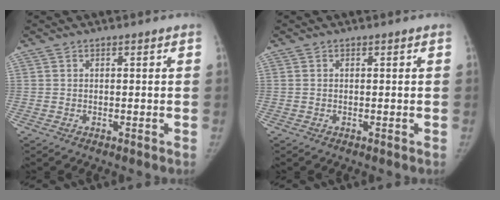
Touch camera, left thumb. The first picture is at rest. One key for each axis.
{"total": 0.0}